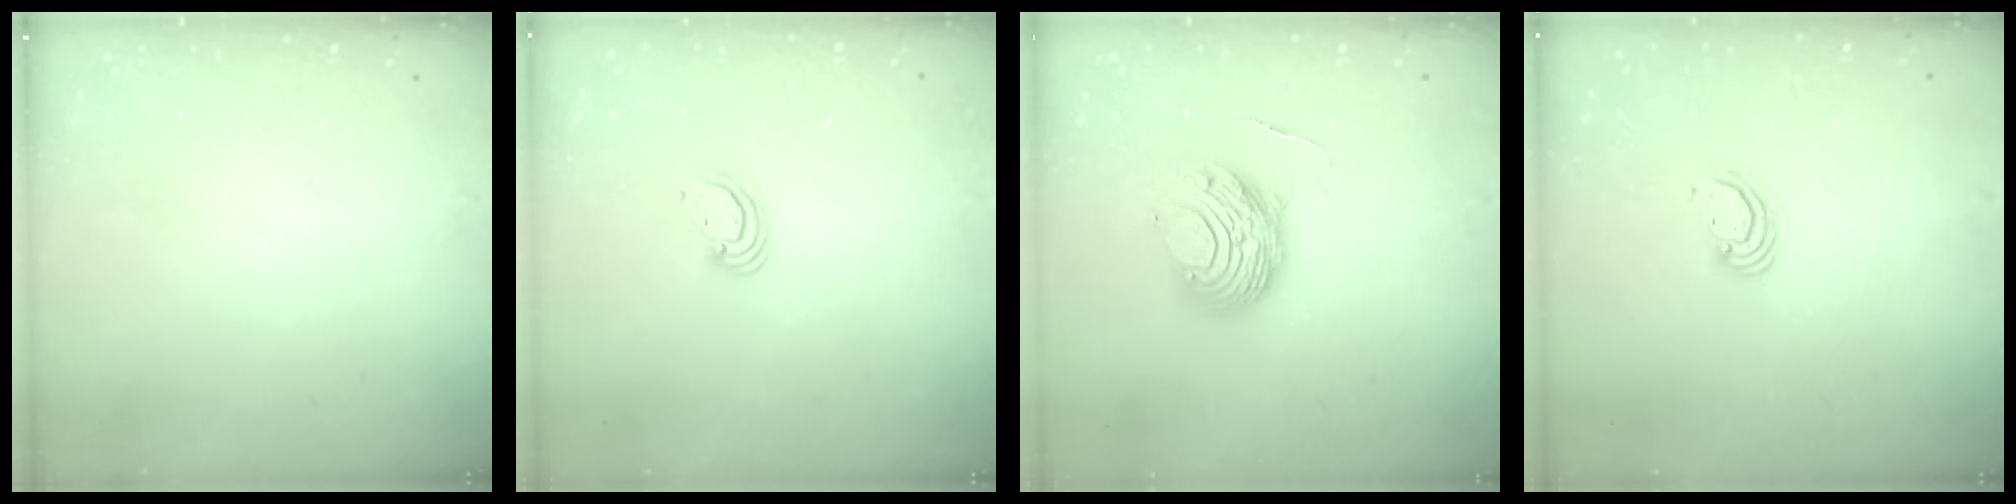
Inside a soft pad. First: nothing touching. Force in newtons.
{"total": 3.7, "press": 3.7, "slide": 0.3}
{"total": 11.2, "press": 11.2, "slide": 0.9}
{"total": 3.0, "press": 3.0, "slide": 0.3}